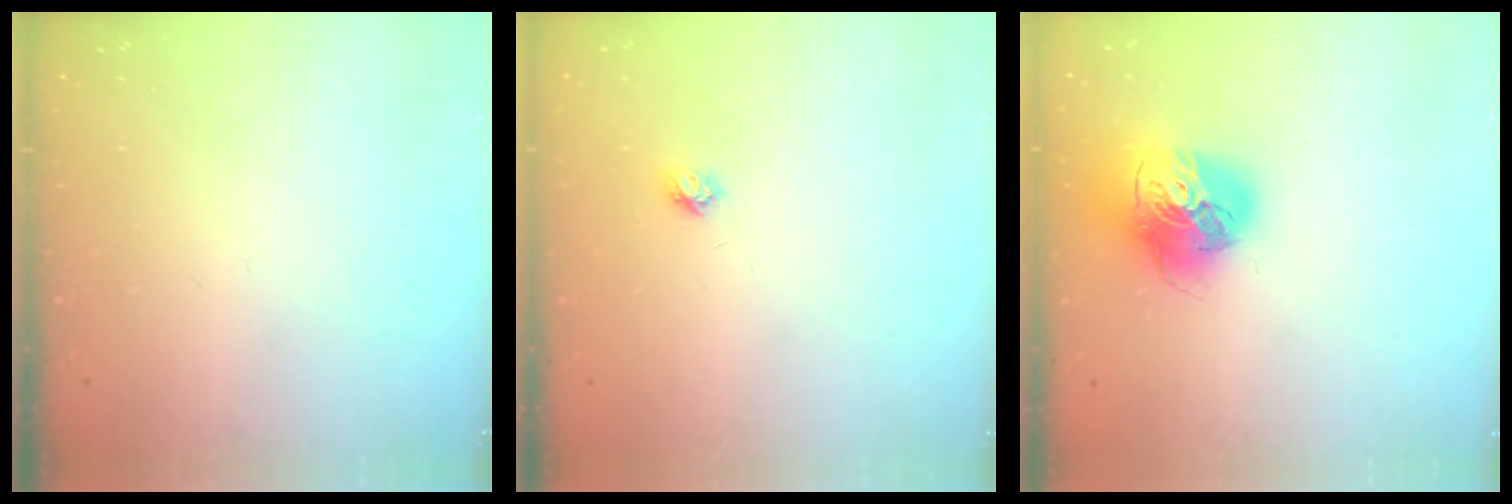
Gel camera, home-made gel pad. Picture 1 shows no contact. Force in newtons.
{"total": 3.7, "press": 3.7, "slide": 0.4}
{"total": 16.7, "press": 16.6, "slide": 1.9}